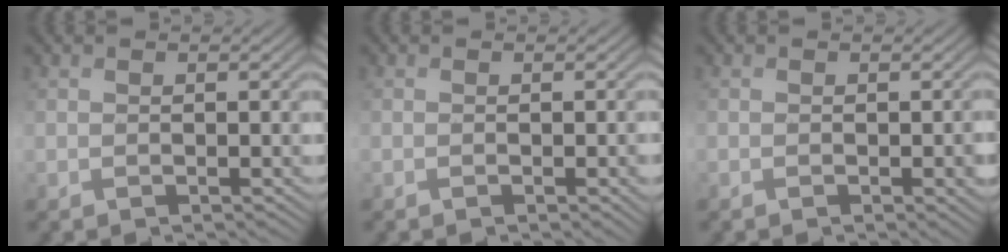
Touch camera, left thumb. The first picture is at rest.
{"total": 0.6, "force": [-0.2, 0.2, 0.6], "torque": [-0.008, -0.003, -0.001]}
{"total": 1.0, "force": [-0.1, 0.7, 0.7], "torque": [-0.011, -0.007, -0.001]}